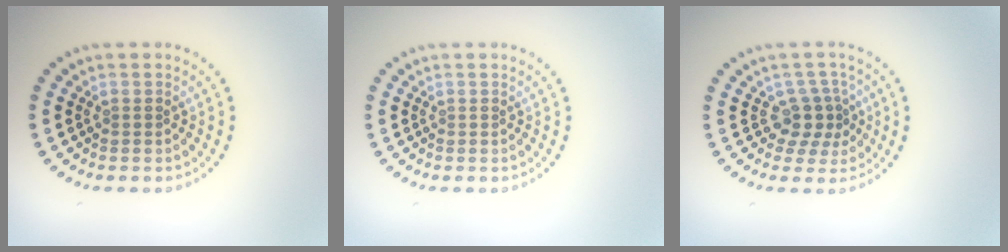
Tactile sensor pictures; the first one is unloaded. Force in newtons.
{"total": 0.0}
{"total": 2.8, "press": 2.0, "slide": 1.9}